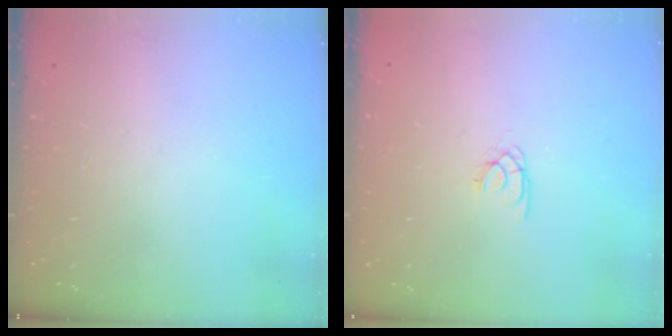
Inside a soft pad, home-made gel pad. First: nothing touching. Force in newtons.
{"total": 1.5, "press": 1.4, "slide": 0.2}